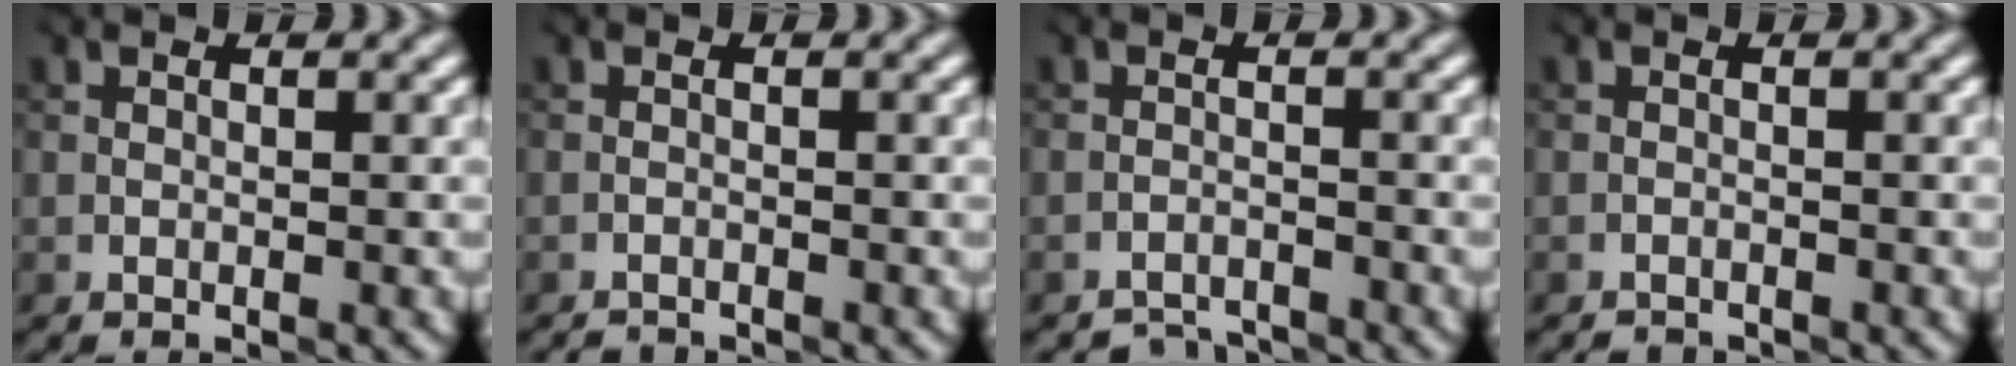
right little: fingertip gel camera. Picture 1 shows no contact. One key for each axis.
{"total": 1.4, "fx": -1.4, "fy": 0.0, "fz": 0.0, "tx": 0.000, "ty": -0.006, "tz": -0.033}
{"total": 3.3, "fx": -3.3, "fy": 0.5, "fz": 0.4, "tx": -0.004, "ty": -0.005, "tz": -0.063}
{"total": 1.4, "fx": -1.4, "fy": 0.1, "fz": 0.0, "tx": 0.001, "ty": -0.005, "tz": -0.031}